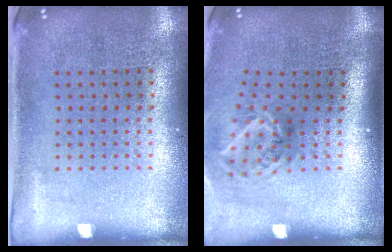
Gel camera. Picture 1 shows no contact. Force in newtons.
{"total": 1.9, "press": 1.2, "slide": 1.5}